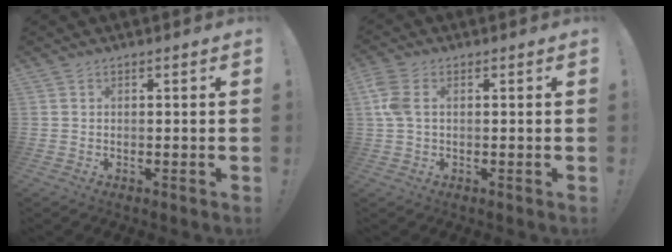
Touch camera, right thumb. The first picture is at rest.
{"total": 5.5, "force": [1.2, 3.0, 4.5], "torque": [-0.107, 0.003, 0.021]}